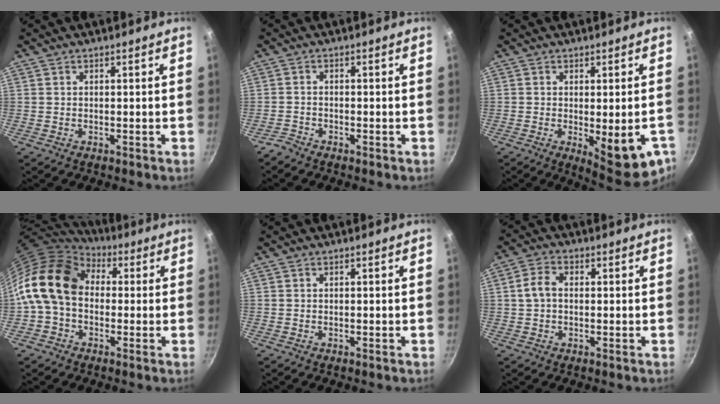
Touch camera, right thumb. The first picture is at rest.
{"total": 1.8, "force": [-1.7, 0.7, 0.3], "torque": [-0.011, 0.013, -0.036]}
{"total": 12.7, "force": [-4.2, 4.6, 11.1], "torque": [-0.122, -0.008, -0.040]}
{"total": 16.8, "force": [1.5, 12.4, 11.2], "torque": [-0.195, 0.033, 0.008]}
{"total": 0.0}
{"total": 4.4, "force": [0.3, 3.1, 3.1], "torque": [-0.060, 0.013, -0.002]}